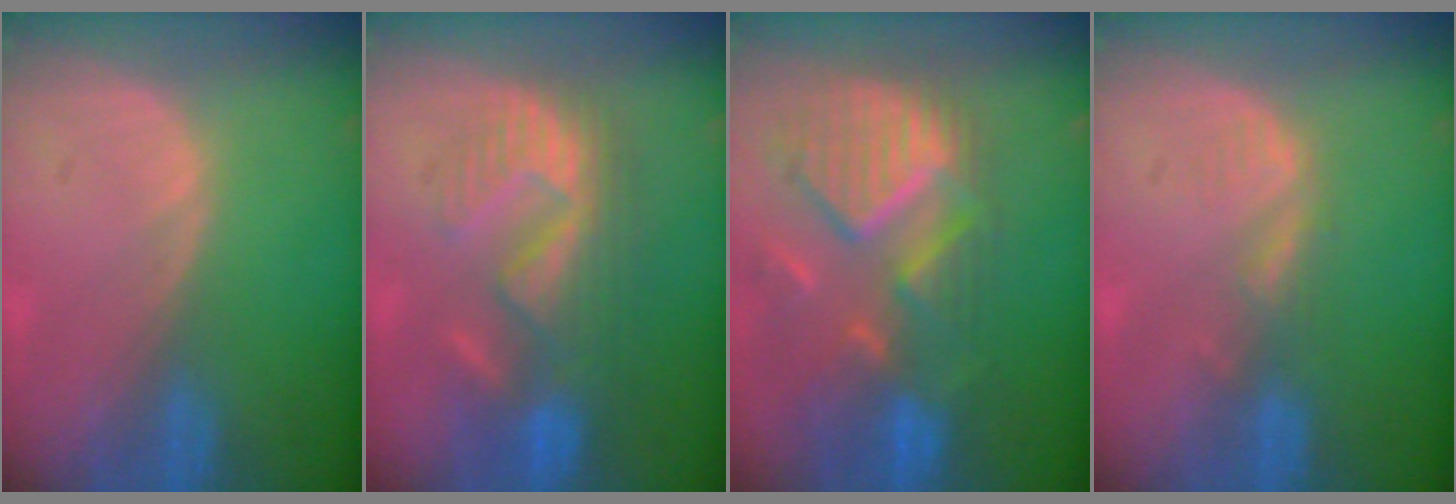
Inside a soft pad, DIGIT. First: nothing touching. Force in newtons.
{"total": 9.0, "press": 8.9, "slide": 1.6}
{"total": 12.1, "press": 10.5, "slide": 6.0}
{"total": 2.0, "press": 2.0, "slide": 0.3}